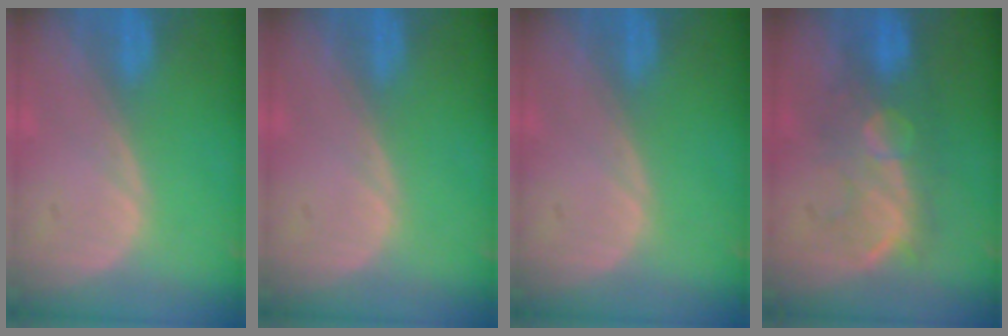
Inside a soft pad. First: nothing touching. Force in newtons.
{"total": 0.0}
{"total": 0.0}
{"total": 8.4, "press": 8.1, "slide": 2.2}